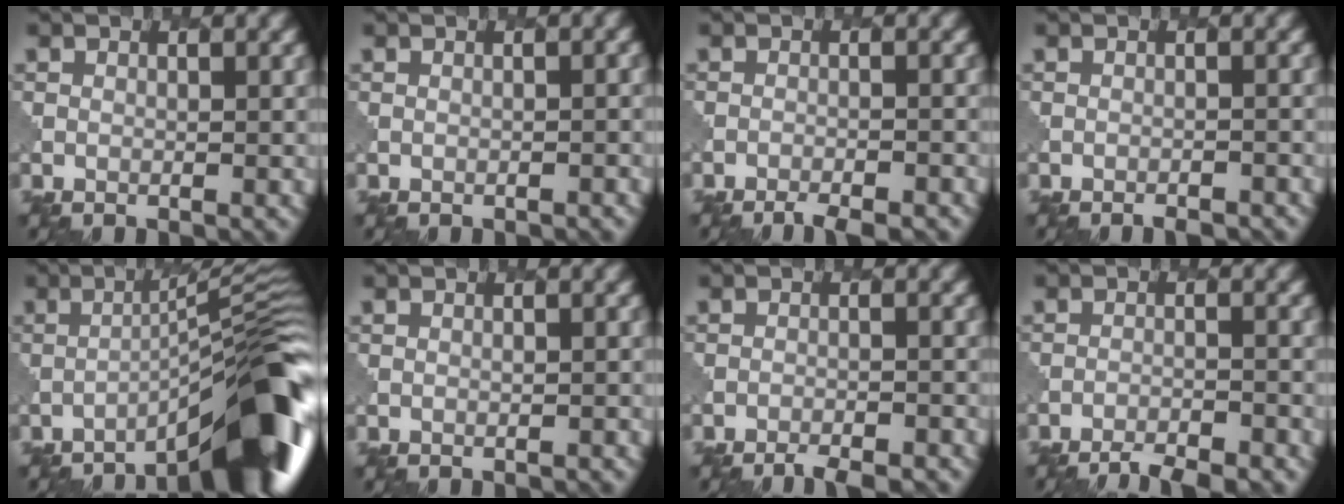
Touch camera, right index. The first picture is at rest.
{"total": 1.2, "force": [-0.9, 0.3, 0.7], "torque": [-0.004, 0.001, -0.012]}
{"total": 3.3, "force": [-3.0, 0.6, 1.4], "torque": [-0.017, -0.004, -0.044]}
{"total": 1.9, "force": [-1.8, 0.4, 0.6], "torque": [0.003, 0.008, -0.025]}
{"total": 11.7, "force": [-7.2, 1.8, 9.1], "torque": [-0.114, 0.023, -0.112]}
{"total": 0.6, "force": [-0.5, 0.1, 0.2], "torque": [0.000, 0.001, -0.005]}
{"total": 3.7, "force": [-3.3, 0.7, 1.4], "torque": [-0.016, -0.004, -0.047]}
{"total": 4.7, "force": [-4.2, 0.9, 1.8], "torque": [-0.031, -0.012, -0.062]}